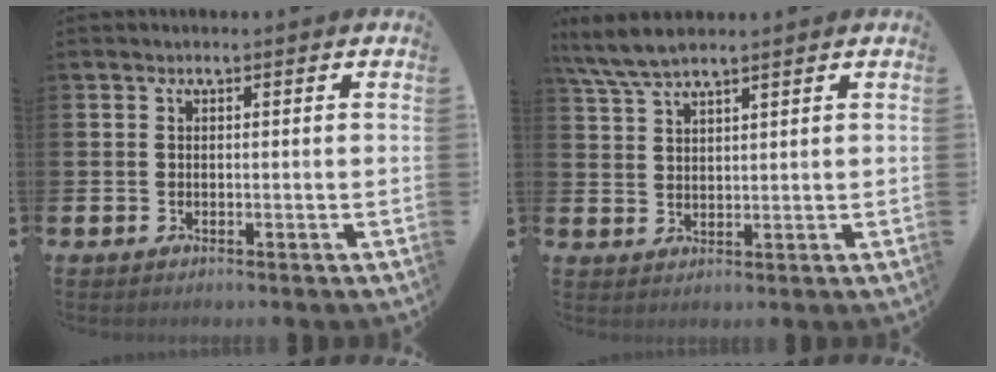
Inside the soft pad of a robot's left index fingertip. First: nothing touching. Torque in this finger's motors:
{"motor_torque": [0.71, -0.88, 0.73, 0.21]}